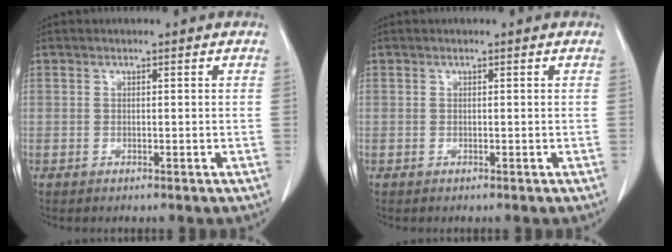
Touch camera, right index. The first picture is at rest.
{"total": 0.0}